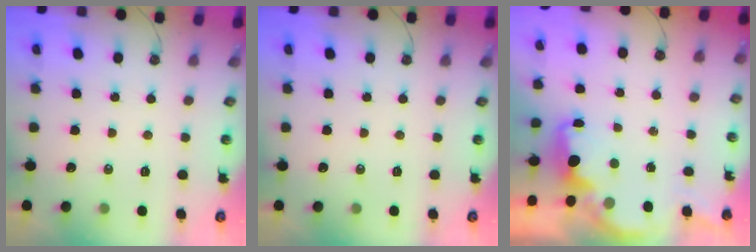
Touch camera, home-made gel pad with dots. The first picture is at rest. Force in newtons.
{"total": 0.0}
{"total": 2.3, "press": 2.1, "slide": 0.8}